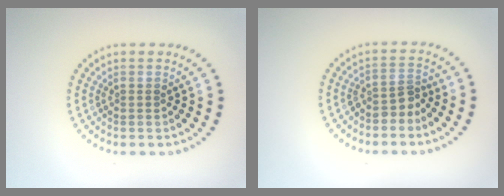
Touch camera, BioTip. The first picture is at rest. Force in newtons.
{"total": 2.0, "press": 1.4, "slide": 1.4}